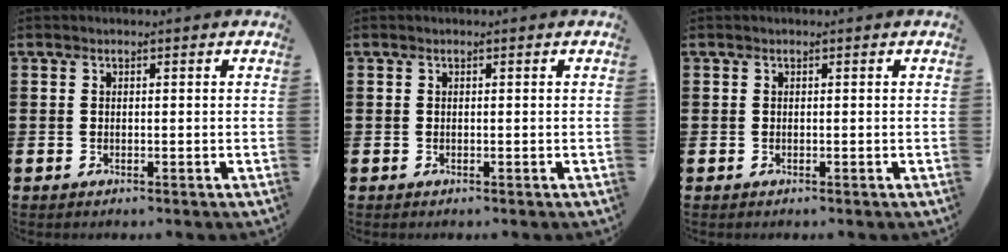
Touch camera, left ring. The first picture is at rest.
{"total": 0.0}
{"total": 0.0}